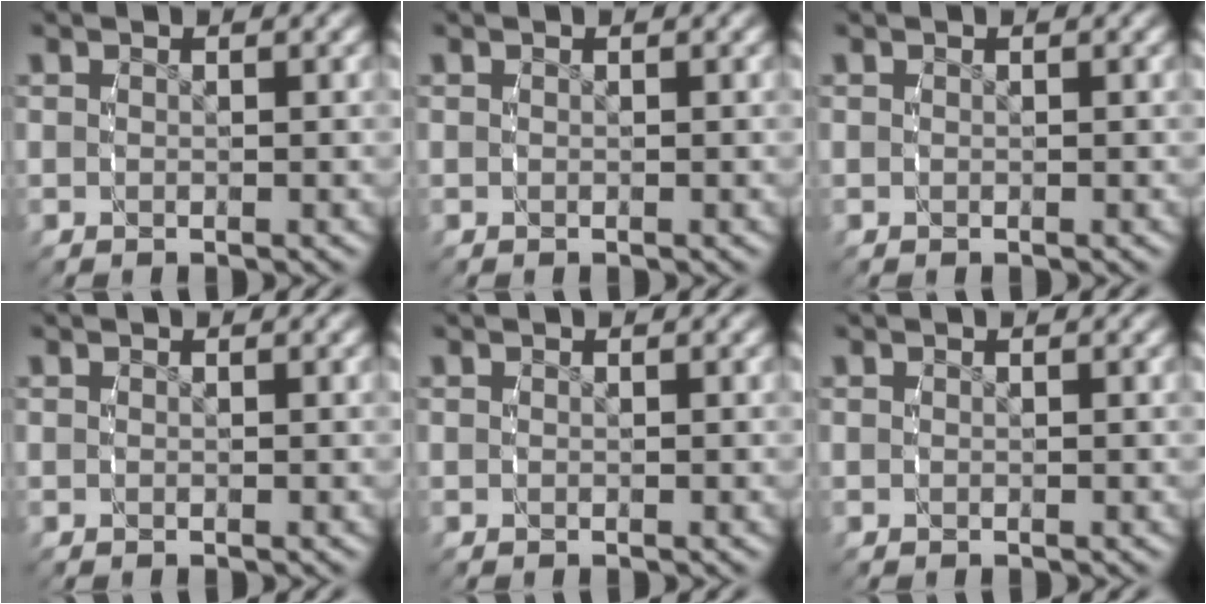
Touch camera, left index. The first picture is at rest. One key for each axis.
{"total": 0.0}
{"total": 0.0}
{"total": 0.0}
{"total": 0.0}
{"total": 0.0}